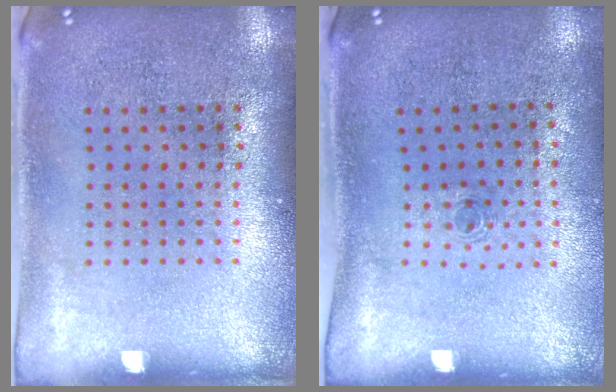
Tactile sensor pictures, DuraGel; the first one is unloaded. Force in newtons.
{"total": 0.7, "press": 0.3, "slide": 0.6}